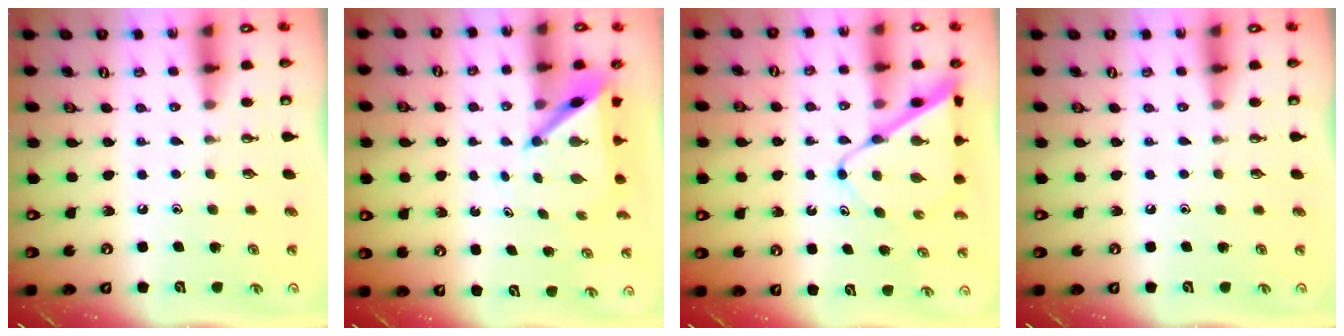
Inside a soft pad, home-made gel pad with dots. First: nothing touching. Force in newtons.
{"total": 4.9, "press": 4.9, "slide": 0.4}
{"total": 9.3, "press": 9.2, "slide": 0.7}
{"total": 0.0}